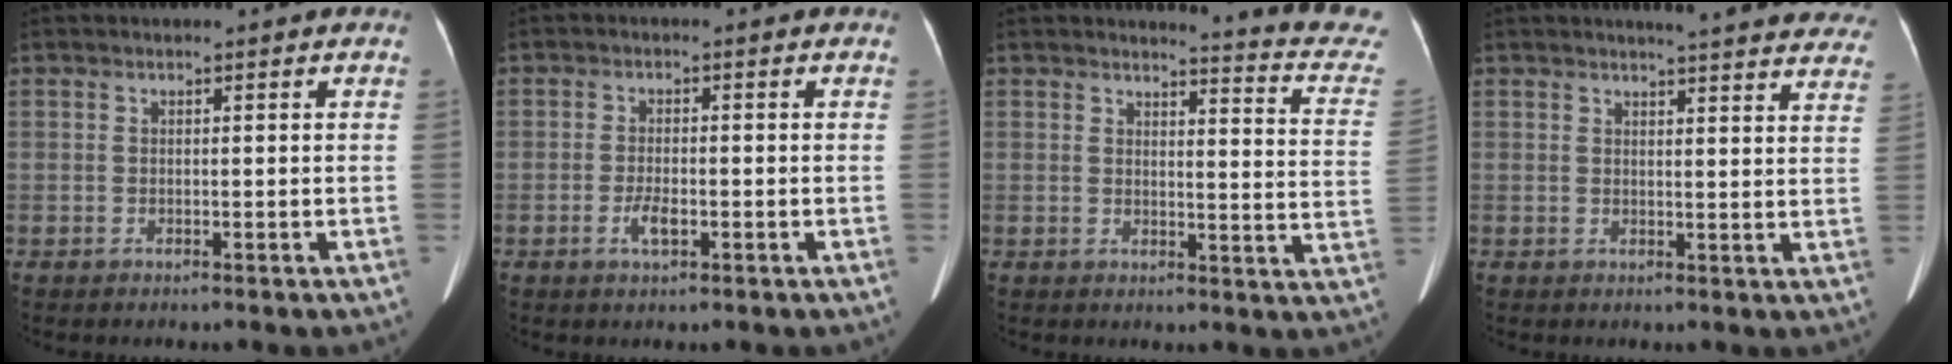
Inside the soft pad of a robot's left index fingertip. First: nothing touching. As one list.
[{"total": 2.7, "force": [-1.2, 0.9, 2.3], "torque": [-0.049, -0.001, -0.018]}, {"total": 11.9, "force": [11.7, -0.4, 2.2], "torque": [-0.014, -0.103, 0.102]}, {"total": 18.3, "force": [16.9, 2.2, 6.7], "torque": [-0.070, -0.046, 0.178]}]